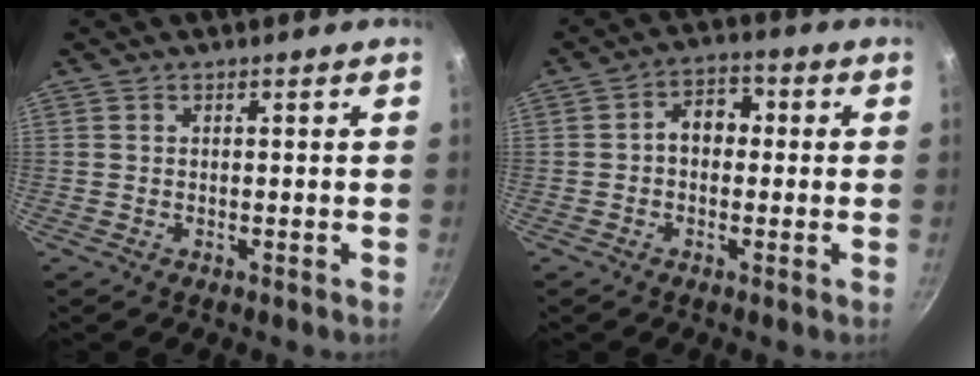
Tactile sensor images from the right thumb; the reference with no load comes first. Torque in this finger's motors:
{"motor_torque": [0.23, 0.70, 0.56, -0.29, 0.01]}